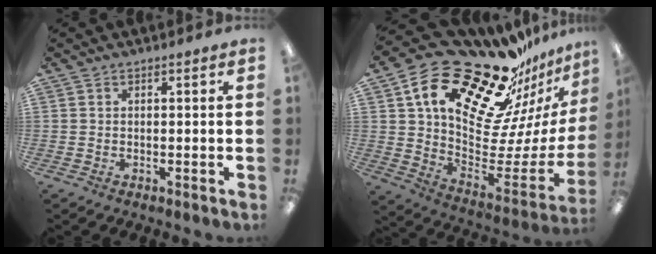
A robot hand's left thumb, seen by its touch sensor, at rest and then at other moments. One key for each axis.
{"total": 27.4, "fx": 19.5, "fy": 13.0, "fz": 14.1, "tx": -0.210, "ty": -0.144, "tz": 0.356}